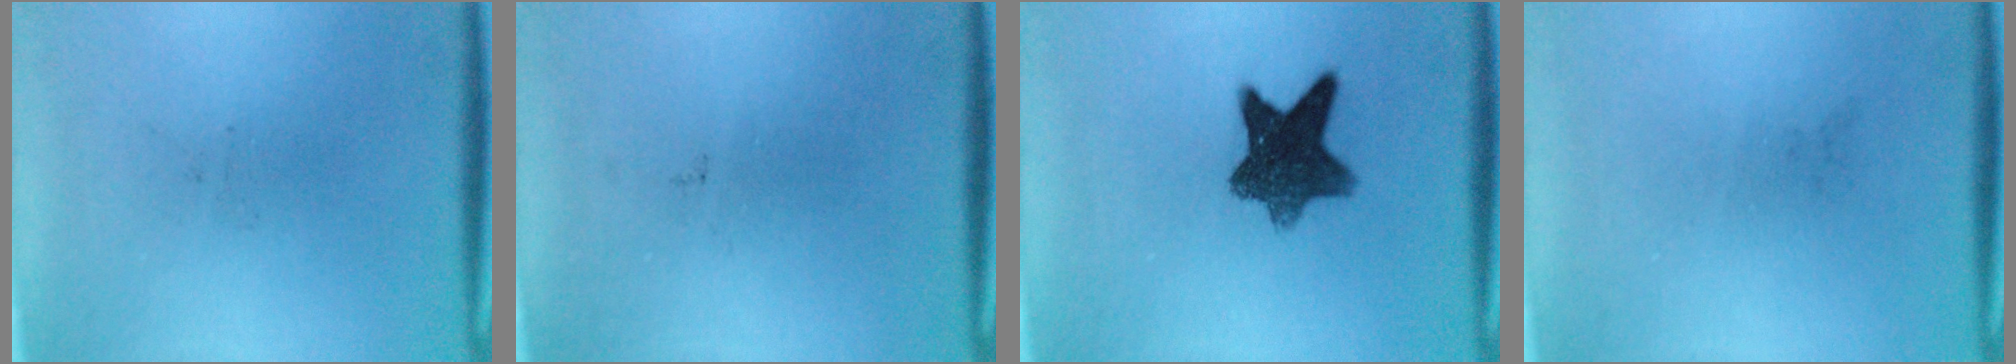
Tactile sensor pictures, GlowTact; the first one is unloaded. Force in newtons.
{"total": 0.0}
{"total": 9.2}
{"total": 0.0}